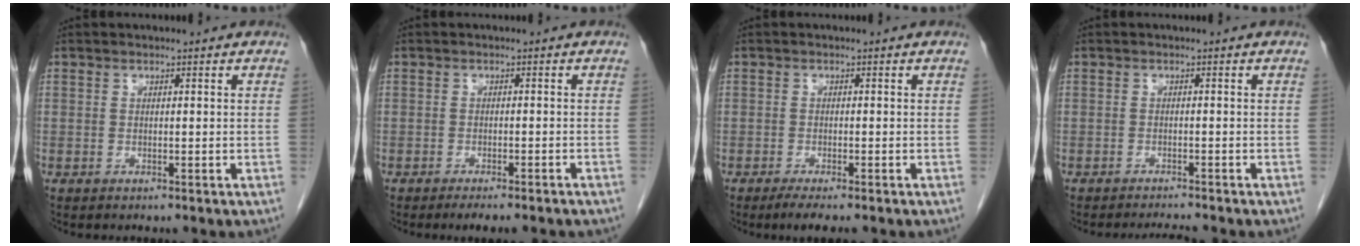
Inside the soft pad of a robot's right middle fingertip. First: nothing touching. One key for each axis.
{"total": 6.9, "fx": -5.8, "fy": 1.1, "fz": 3.6, "tx": -0.035, "ty": -0.002, "tz": -0.075}
{"total": 3.0, "fx": -2.2, "fy": 0.3, "fz": 1.9, "tx": -0.033, "ty": -0.007, "tz": -0.037}
{"total": 2.6, "fx": -2.5, "fy": -0.6, "fz": 0.4, "tx": -0.008, "ty": -0.012, "tz": -0.038}